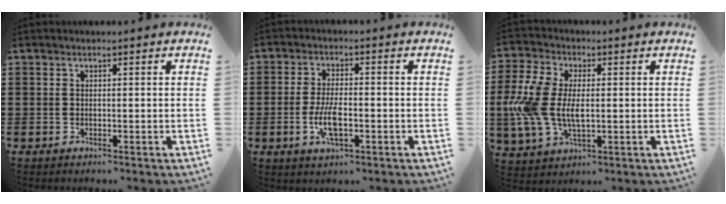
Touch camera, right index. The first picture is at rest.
{"total": 5.5, "force": [-1.5, 1.9, 4.9], "torque": [-0.110, -0.003, -0.034]}
{"total": 9.6, "force": [-0.2, 5.5, 7.8], "torque": [-0.192, 0.000, -0.011]}